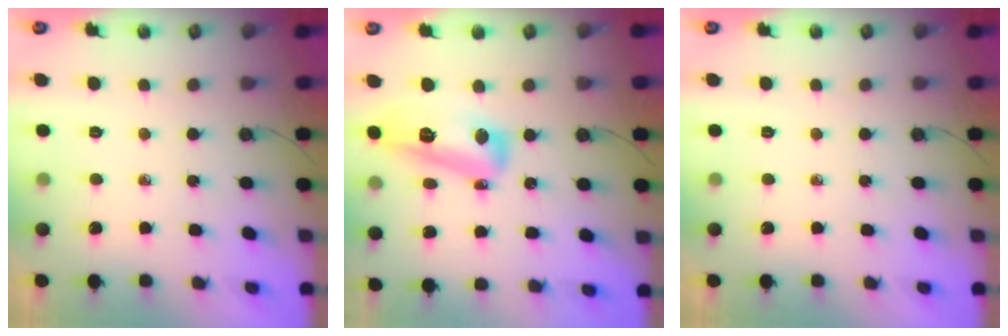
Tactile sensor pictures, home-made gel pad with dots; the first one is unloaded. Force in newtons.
{"total": 13.4, "press": 13.2, "slide": 1.9}
{"total": 0.0}